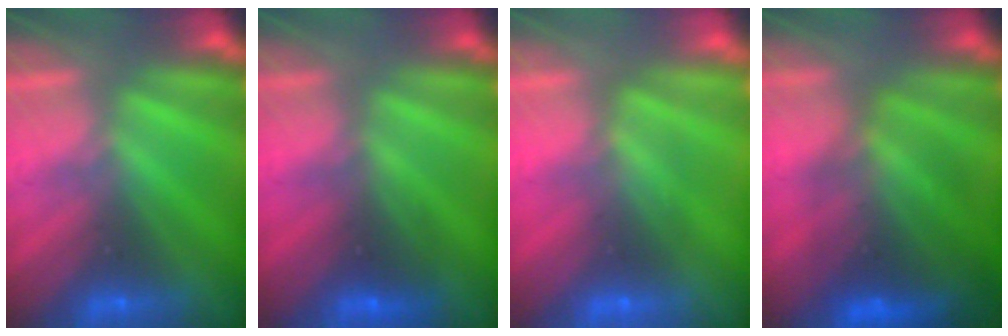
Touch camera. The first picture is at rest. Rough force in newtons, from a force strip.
{"total": 2.7}
{"total": 2.6}
{"total": 7.9}